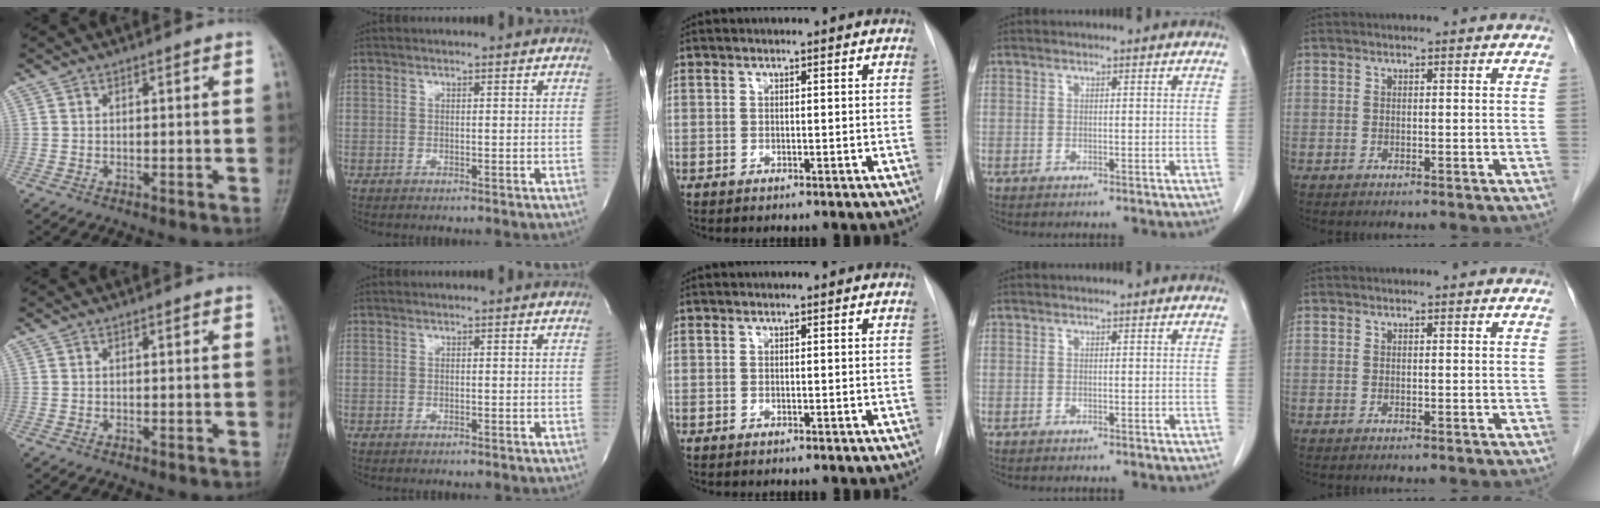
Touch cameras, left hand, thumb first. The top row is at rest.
{}